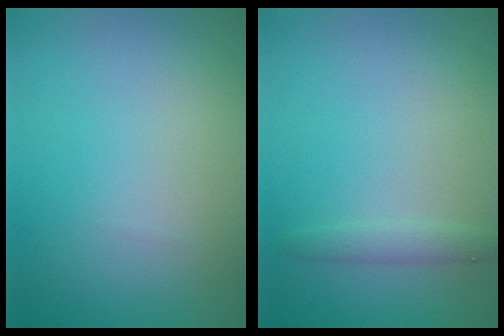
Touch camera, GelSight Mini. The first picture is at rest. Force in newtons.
{"total": 1.2, "press": 1.2, "slide": 0.0}